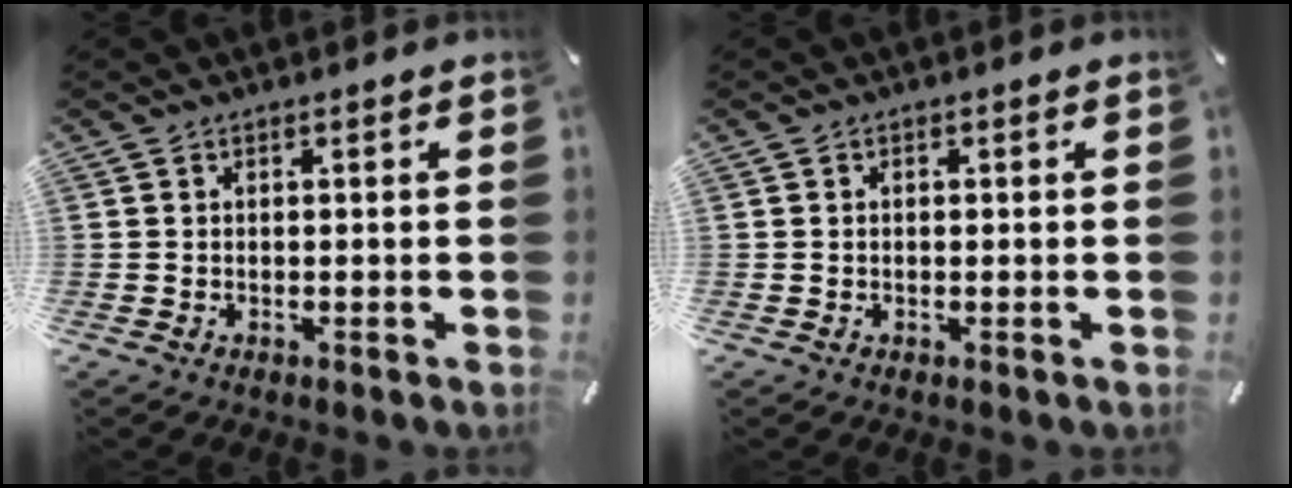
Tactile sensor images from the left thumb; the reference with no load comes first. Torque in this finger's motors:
{"motor_torque": [-0.26, -0.67, 0.02, 0.20, 0.02]}